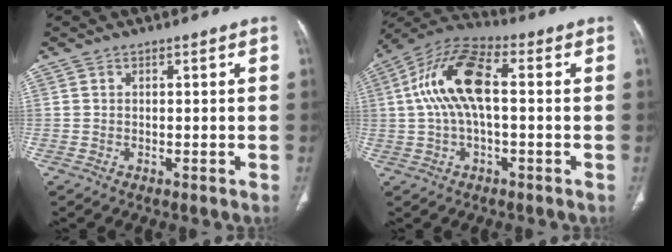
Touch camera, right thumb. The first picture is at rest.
{"total": 13.5, "force": [1.2, 5.9, 12.1], "torque": [-0.249, 0.038, 0.014]}